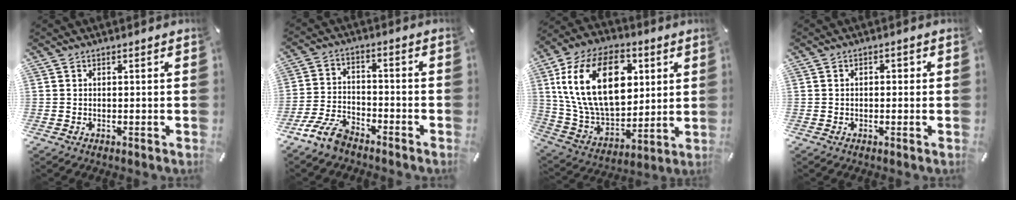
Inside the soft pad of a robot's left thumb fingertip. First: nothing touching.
{"total": 8.5, "force": [-6.9, 3.2, 3.7], "torque": [-0.087, 0.027, -0.135]}
{"total": 24.5, "force": [6.2, 16.2, 17.3], "torque": [-0.346, -0.007, 0.103]}
{"total": 1.6, "force": [-0.3, 1.0, 1.2], "torque": [-0.022, 0.007, -0.008]}